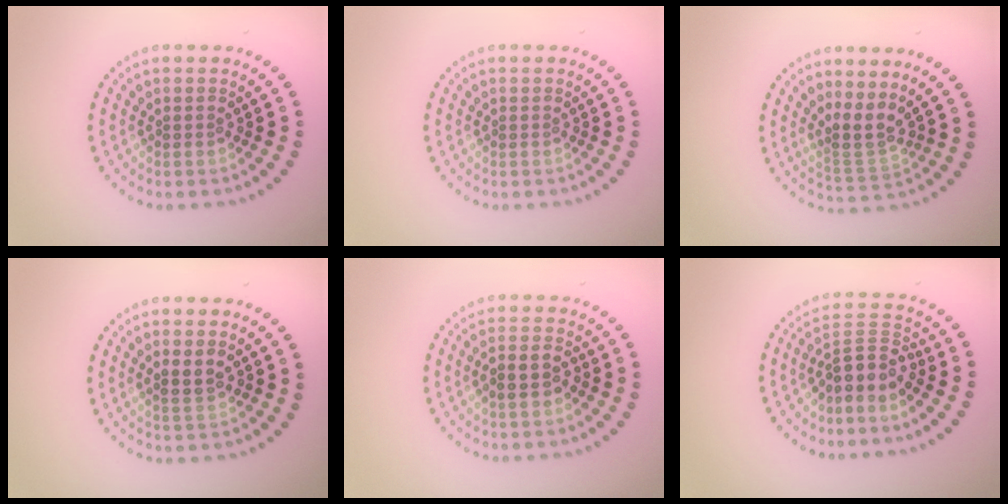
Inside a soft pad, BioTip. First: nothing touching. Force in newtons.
{"total": 0.0}
{"total": 3.0, "press": 2.0, "slide": 2.2}
{"total": 1.8, "press": 1.7, "slide": 0.3}
{"total": 2.5, "press": 2.3, "slide": 0.8}
{"total": 3.6, "press": 2.6, "slide": 2.5}